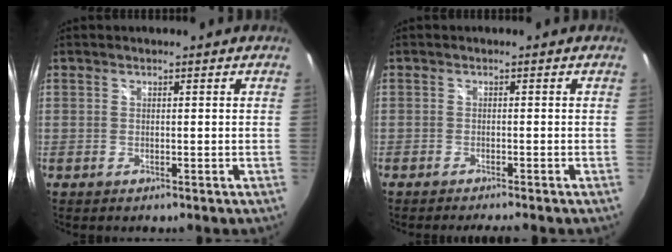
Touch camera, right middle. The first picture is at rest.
{"total": 3.2, "force": [-2.9, -0.2, 1.3], "torque": [-0.027, -0.014, -0.048]}